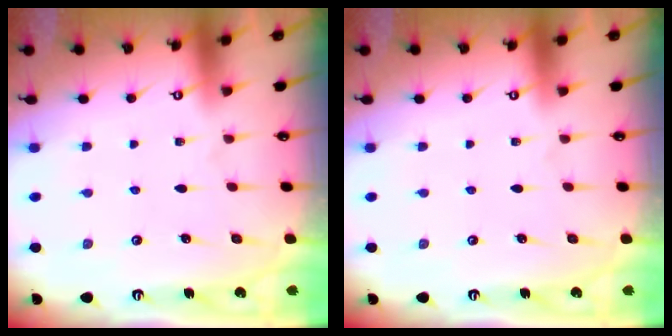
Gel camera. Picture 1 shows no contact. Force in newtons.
{"total": 0.0}